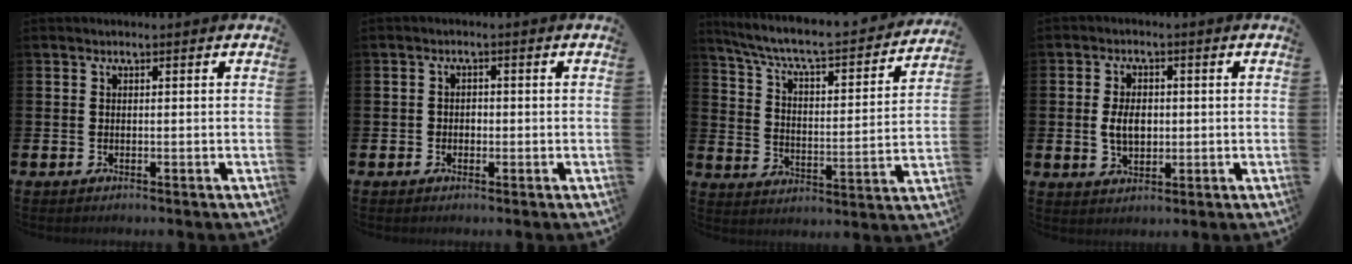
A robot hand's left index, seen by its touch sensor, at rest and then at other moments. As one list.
[{"total": 1.3, "force": [-0.4, 1.1, 0.4], "torque": [-0.006, 0.004, -0.012]}, {"total": 6.8, "force": [6.2, 1.1, 2.7], "torque": [-0.090, -0.048, 0.099]}, {"total": 4.3, "force": [0.2, 2.8, 3.2], "torque": [-0.046, 0.003, -0.003]}]